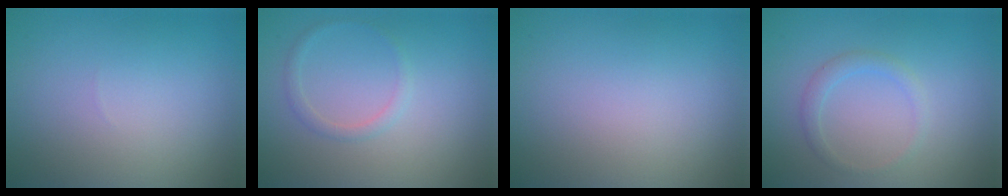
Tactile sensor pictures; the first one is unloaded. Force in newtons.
{"total": 1.2, "press": 1.2, "slide": 0.2}
{"total": 0.0}
{"total": 1.4, "press": 1.4, "slide": 0.1}